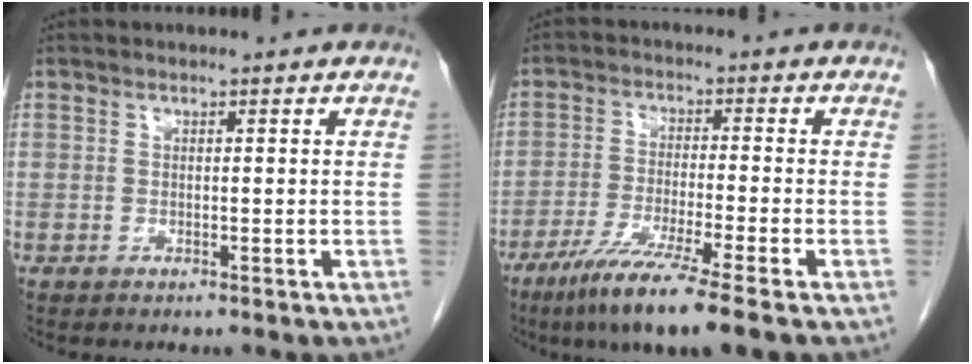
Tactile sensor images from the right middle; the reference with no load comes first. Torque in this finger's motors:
{"motor_torque": [1.31, -0.83, 0.15, 0.11]}